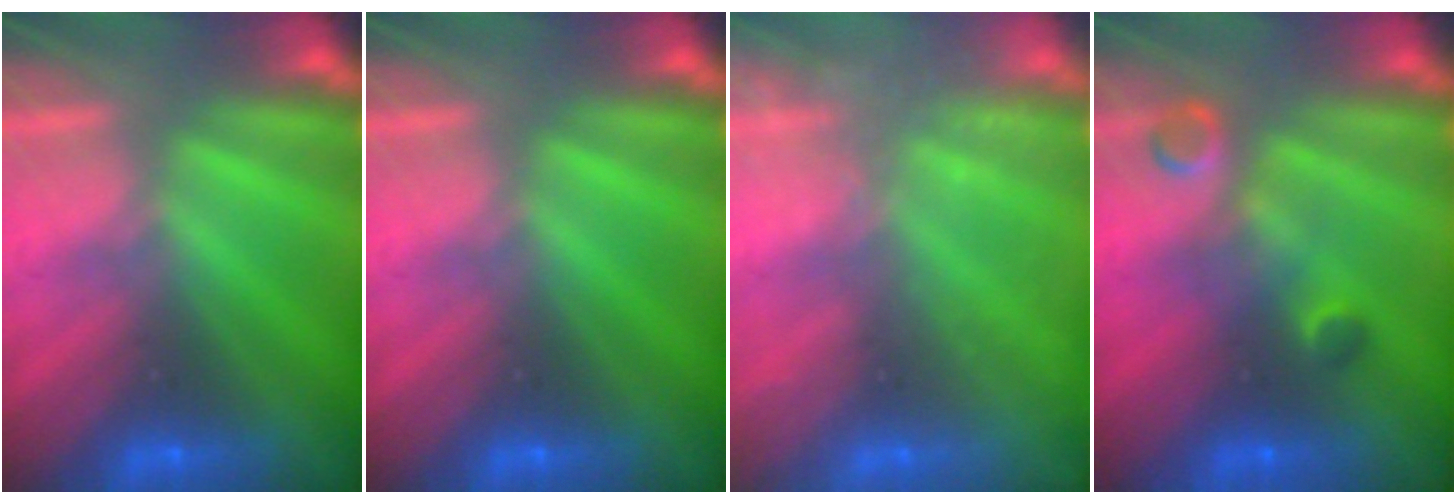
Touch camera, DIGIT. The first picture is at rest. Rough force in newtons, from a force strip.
{"total": 0.0}
{"total": 2.4}
{"total": 3.1}